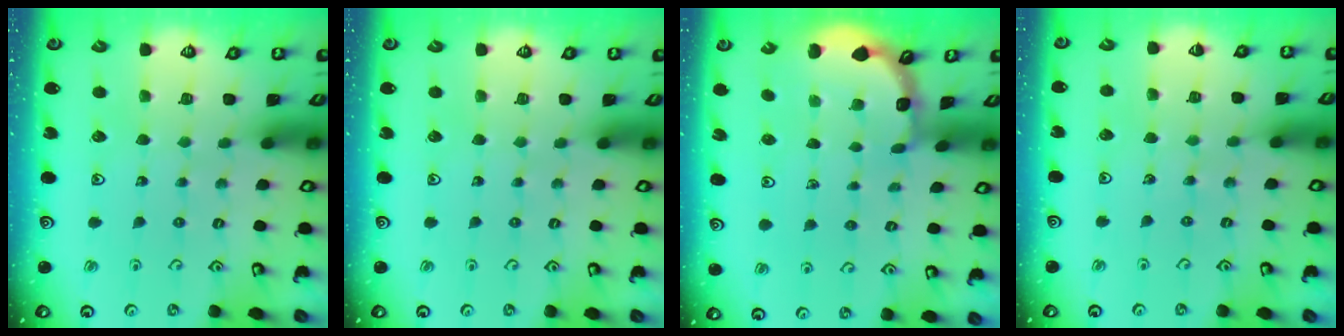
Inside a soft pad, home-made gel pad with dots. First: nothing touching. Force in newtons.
{"total": 0.0}
{"total": 2.1, "press": 2.1, "slide": 0.2}
{"total": 2.1, "press": 2.1, "slide": 0.4}